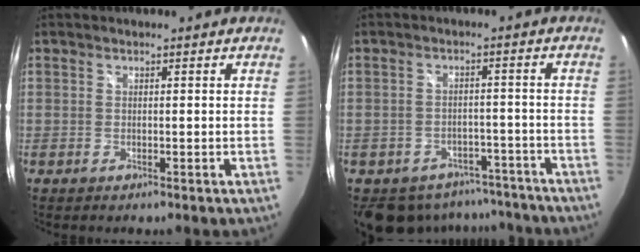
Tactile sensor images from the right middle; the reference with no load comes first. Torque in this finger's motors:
{"motor_torque": [1.09, -1.05, 0.09, 0.06]}